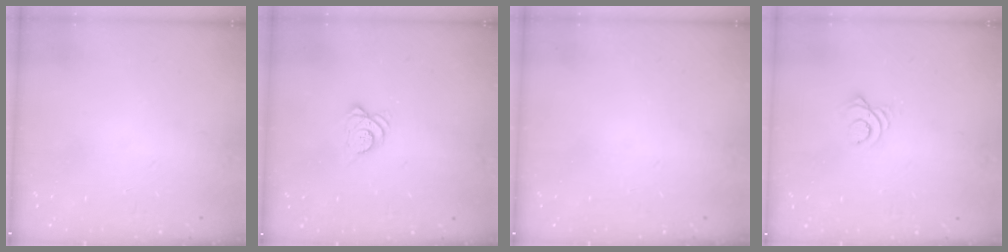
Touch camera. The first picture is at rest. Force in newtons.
{"total": 5.0, "press": 5.0, "slide": 0.2}
{"total": 0.0}
{"total": 2.2, "press": 2.2, "slide": 0.3}